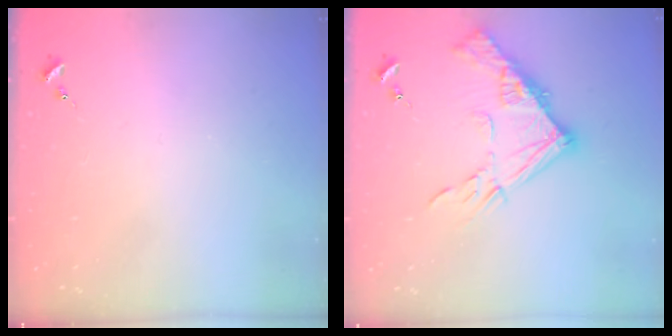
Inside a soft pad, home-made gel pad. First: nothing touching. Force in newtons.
{"total": 14.5, "press": 14.4, "slide": 1.6}